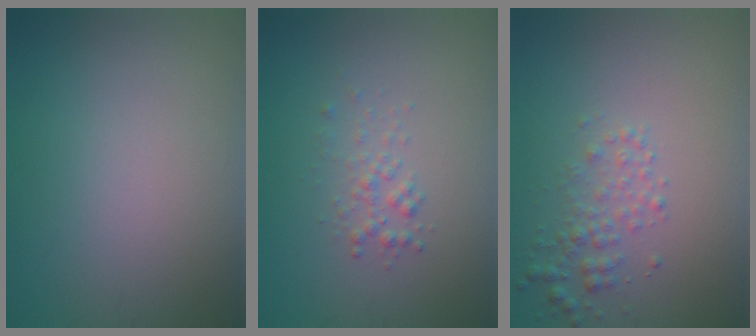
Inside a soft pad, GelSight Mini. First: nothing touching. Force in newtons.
{"total": 1.4, "press": 1.4, "slide": 0.1}
{"total": 2.1, "press": 2.1, "slide": 0.1}